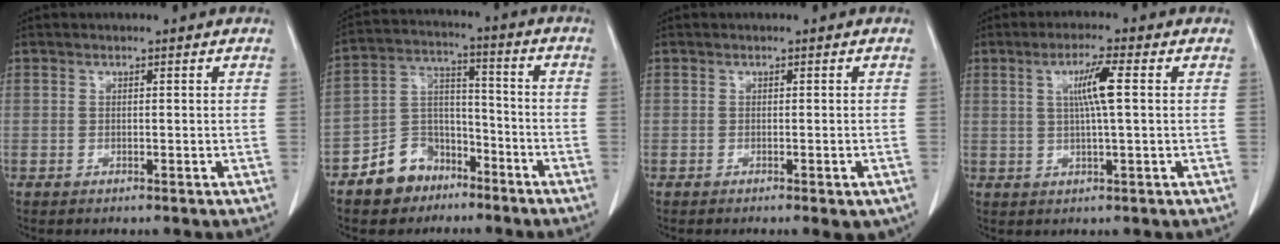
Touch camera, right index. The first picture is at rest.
{"total": 9.5, "force": [-6.2, 6.6, 2.7], "torque": [-0.056, 0.026, -0.106]}
{"total": 2.6, "force": [-1.5, 0.6, 2.0], "torque": [-0.017, -0.006, -0.016]}
{"total": 5.3, "force": [1.1, -0.3, 5.2], "torque": [-0.094, 0.001, 0.020]}